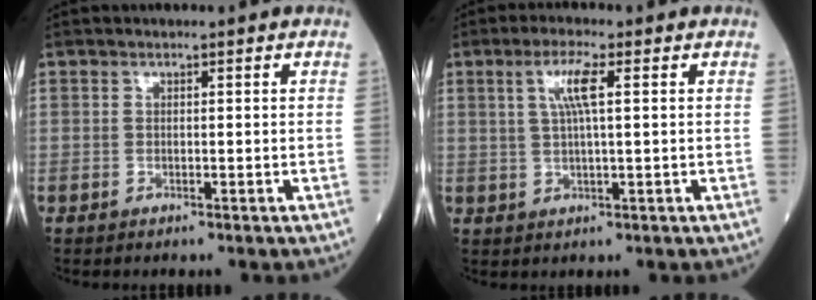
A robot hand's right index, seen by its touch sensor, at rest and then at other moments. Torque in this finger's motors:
{"motor_torque": [0.26, 0.02, 0.23, 0.09]}